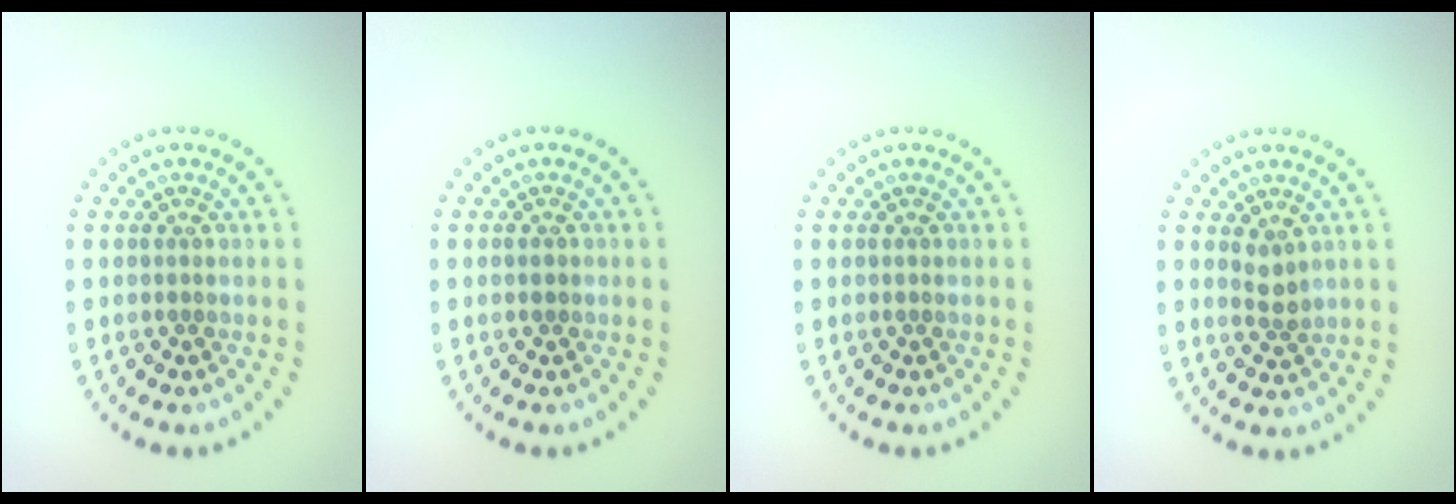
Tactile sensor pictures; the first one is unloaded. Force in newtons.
{"total": 0.7, "press": 0.7, "slide": 0.1}
{"total": 0.0}
{"total": 1.5, "press": 1.3, "slide": 0.7}